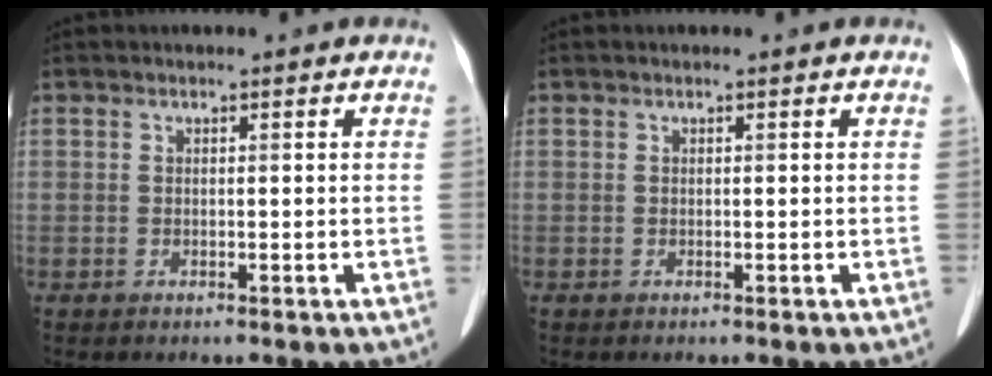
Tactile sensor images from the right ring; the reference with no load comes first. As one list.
[{"total": 0.0}]